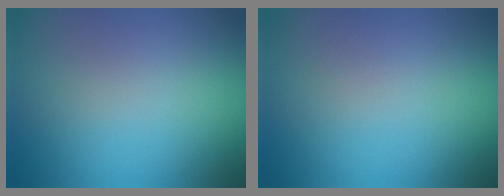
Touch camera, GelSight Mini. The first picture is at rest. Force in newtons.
{"total": 0.6, "press": 0.6, "slide": 0.3}